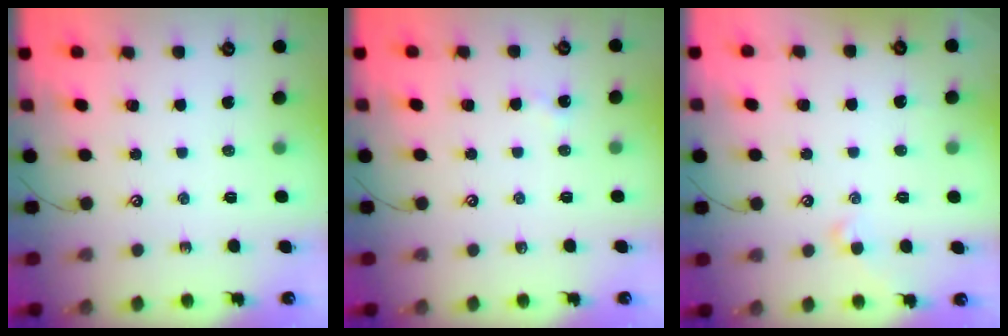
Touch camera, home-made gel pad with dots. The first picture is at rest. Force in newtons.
{"total": 1.1, "press": 1.0, "slide": 0.2}
{"total": 0.9, "press": 0.7, "slide": 0.5}